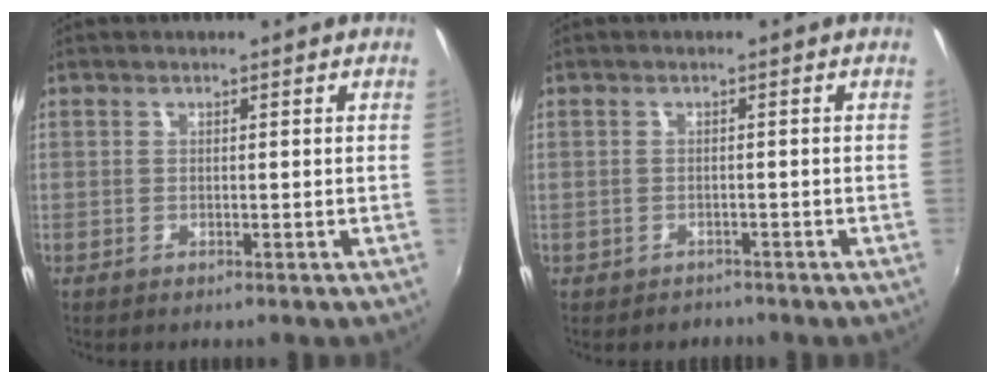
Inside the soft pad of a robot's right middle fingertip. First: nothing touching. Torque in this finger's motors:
{"motor_torque": [0.13, -0.20, -0.02, -0.03]}